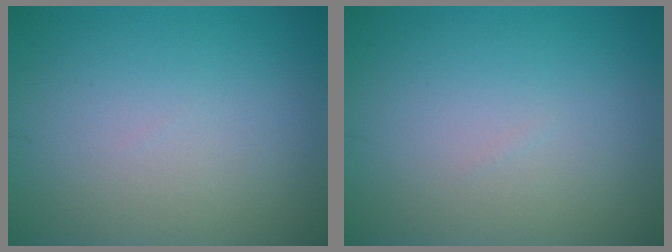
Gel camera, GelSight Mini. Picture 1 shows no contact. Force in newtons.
{"total": 0.0}